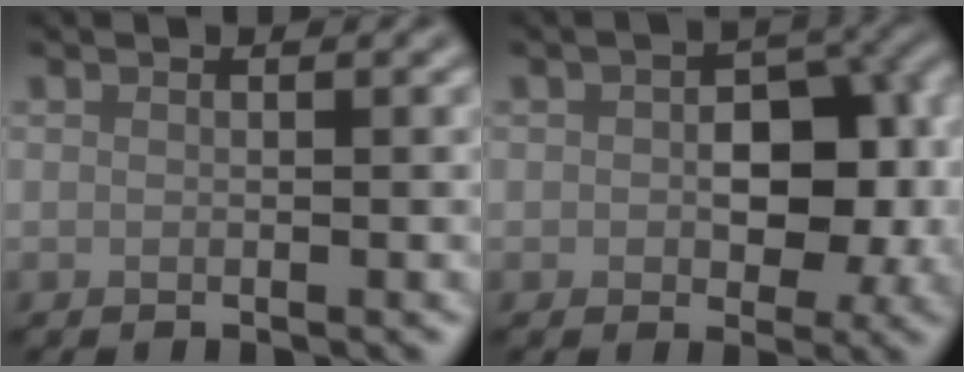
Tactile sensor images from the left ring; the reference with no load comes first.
{"total": 7.4, "force": [0.1, 4.7, 5.7], "torque": [-0.071, -0.001, -0.002]}